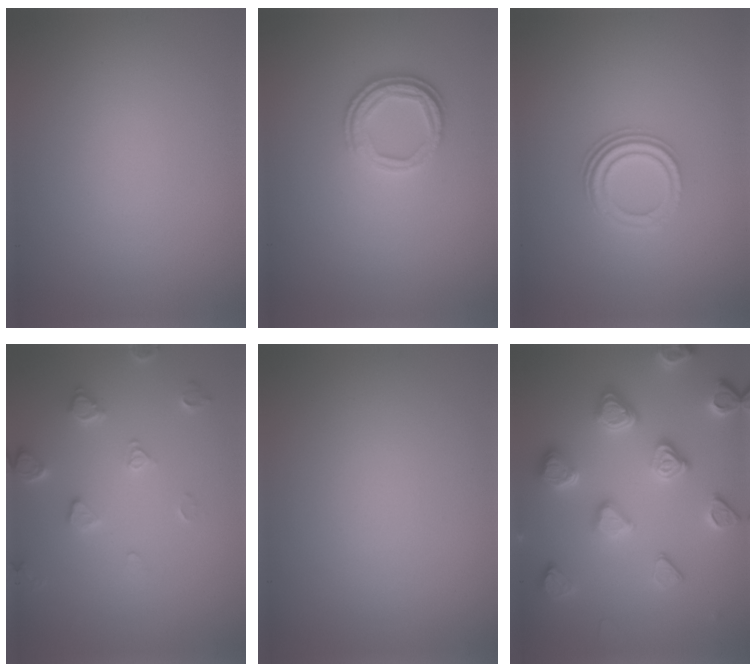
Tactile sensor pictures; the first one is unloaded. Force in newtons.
{"total": 2.5, "press": 2.1, "slide": 1.4}
{"total": 3.0, "press": 2.1, "slide": 2.1}
{"total": 2.5, "press": 2.4, "slide": 0.5}
{"total": 0.0}
{"total": 4.8, "press": 4.6, "slide": 1.2}